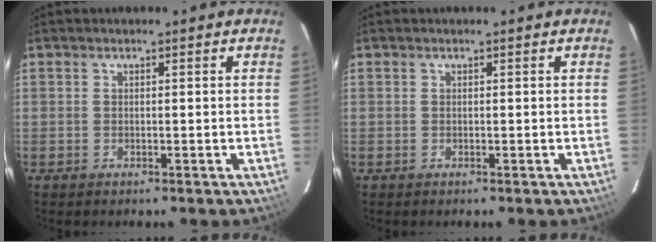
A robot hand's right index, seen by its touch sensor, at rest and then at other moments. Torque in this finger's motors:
{"motor_torque": [0.07, 0.07, 0.00, 0.00]}